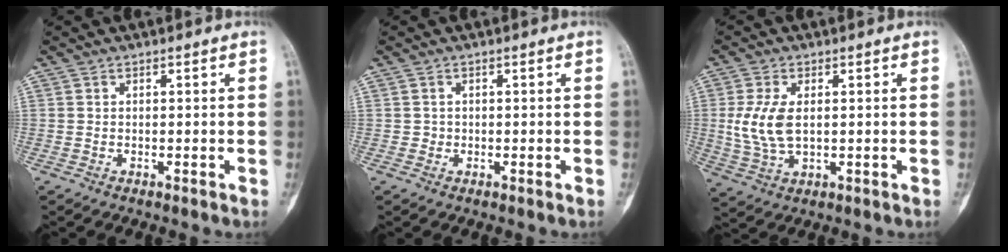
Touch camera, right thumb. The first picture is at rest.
{"total": 0.8, "force": [-0.1, 0.8, 0.0], "torque": [0.003, 0.004, -0.002]}
{"total": 8.1, "force": [0.8, 4.4, 6.7], "torque": [-0.149, -0.006, 0.023]}